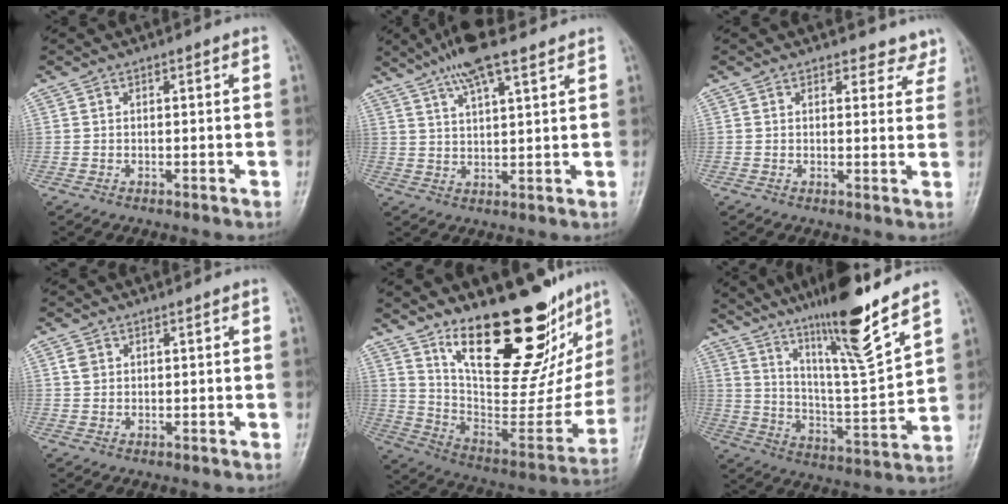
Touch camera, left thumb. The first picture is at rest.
{"total": 9.3, "force": [6.6, 2.2, 6.2], "torque": [-0.106, -0.011, 0.114]}
{"total": 4.9, "force": [4.3, 2.3, -0.2], "torque": [0.041, -0.024, 0.028]}
{"total": 1.7, "force": [0.7, 1.3, 0.8], "torque": [-0.008, 0.001, 0.013]}
{"total": 29.0, "force": [18.9, 11.0, 19.0], "torque": [-0.234, -0.102, 0.303]}
{"total": 18.0, "force": [13.1, 0.7, 12.2], "torque": [-0.187, -0.078, 0.228]}